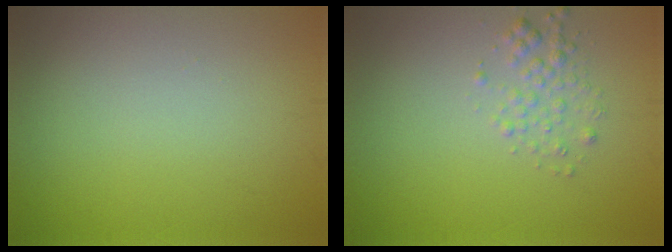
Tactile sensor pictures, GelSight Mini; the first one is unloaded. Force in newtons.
{"total": 1.7, "press": 1.7, "slide": 0.1}